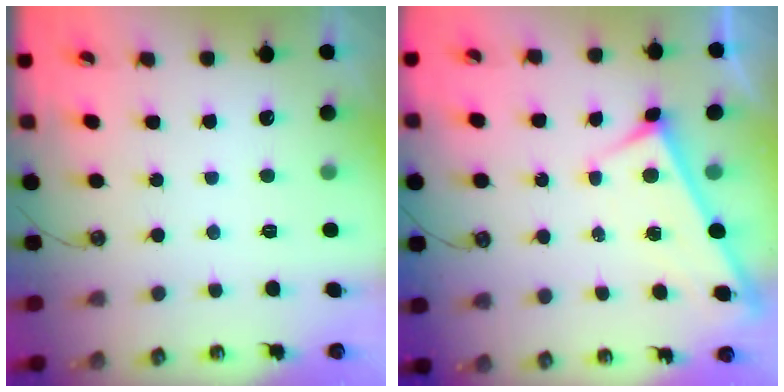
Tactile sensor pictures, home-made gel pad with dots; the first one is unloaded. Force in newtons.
{"total": 3.1, "press": 3.1, "slide": 0.3}